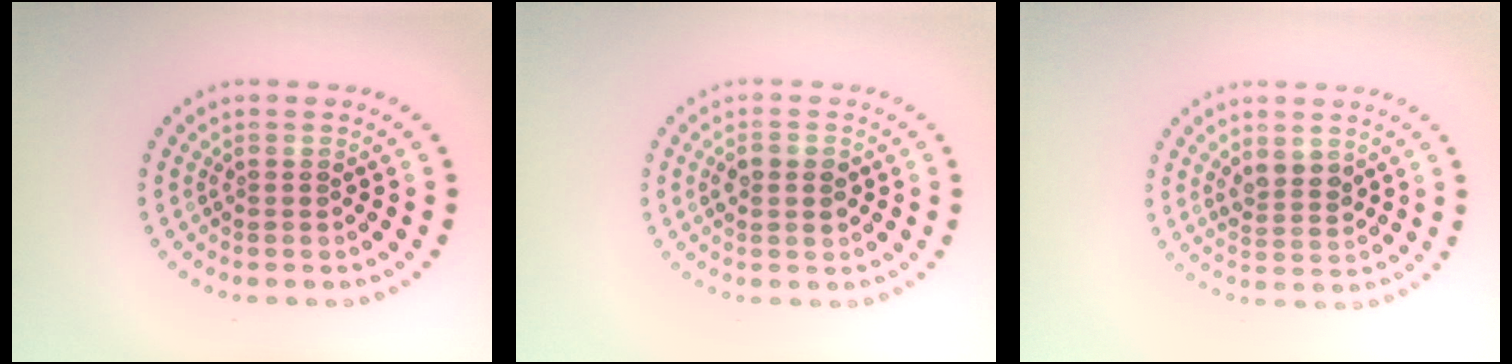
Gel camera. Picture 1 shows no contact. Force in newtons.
{"total": 2.0, "press": 2.0, "slide": 0.1}
{"total": 2.1, "press": 1.9, "slide": 0.7}